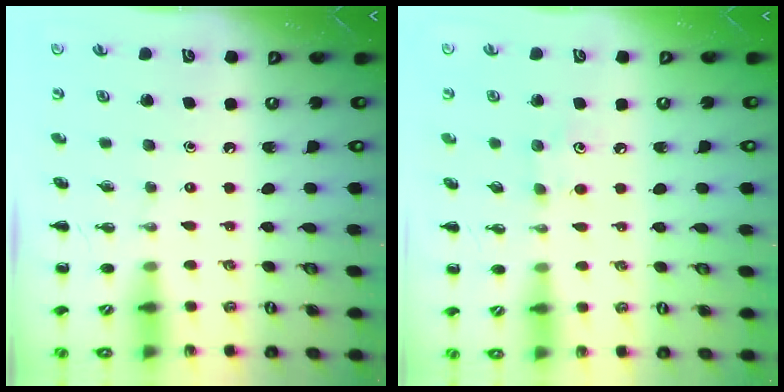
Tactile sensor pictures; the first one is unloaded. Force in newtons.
{"total": 5.3, "press": 5.1, "slide": 1.6}